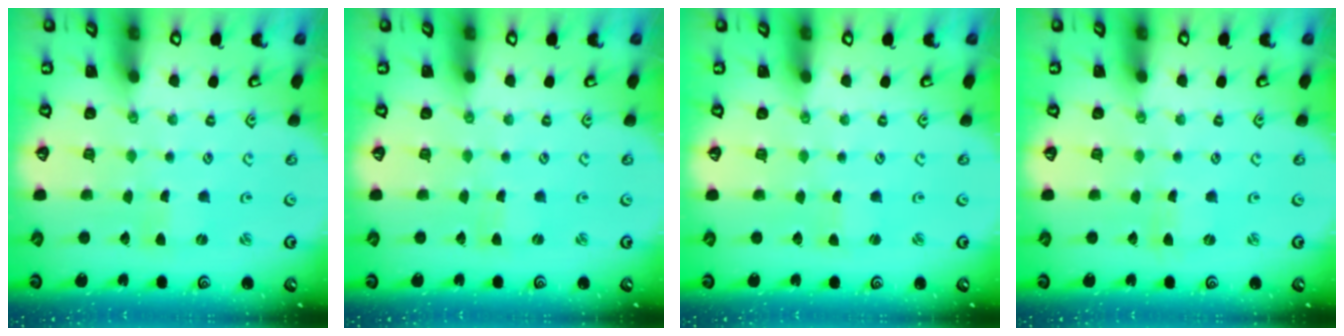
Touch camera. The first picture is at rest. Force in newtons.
{"total": 0.0}
{"total": 0.0}
{"total": 0.0}